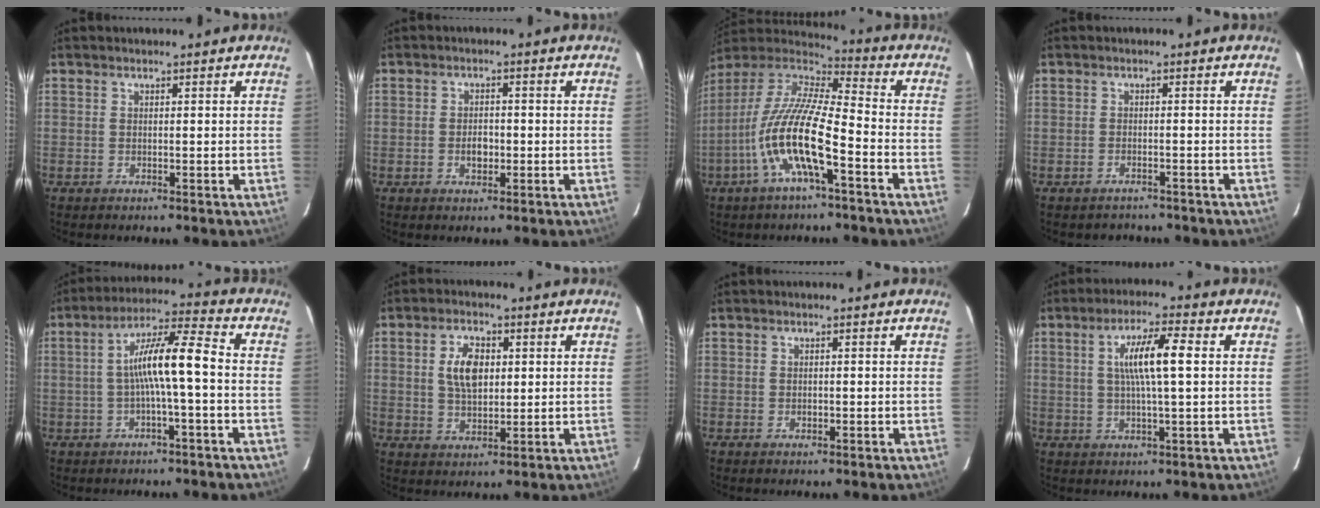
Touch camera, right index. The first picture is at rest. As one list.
[{"total": 2.9, "force": [-0.7, 2.0, 2.0], "torque": [-0.034, 0.003, -0.011]}, {"total": 16.2, "force": [-6.2, 3.2, 14.6], "torque": [-0.279, -0.013, -0.125]}, {"total": 3.2, "force": [-2.8, 1.5, 0.4], "torque": [-0.012, -0.001, -0.037]}, {"total": 9.5, "force": [-1.2, 0.6, 9.4], "torque": [-0.176, 0.023, -0.021]}, {"total": 7.0, "force": [1.4, 4.0, 5.6], "torque": [-0.106, 0.009, 0.031]}, {"total": 0.8, "force": [0.0, 0.7, 0.4], "torque": [-0.005, 0.002, 0.001]}, {"total": 8.2, "force": [1.4, 0.8, 8.0], "torque": [-0.146, 0.006, 0.025]}]